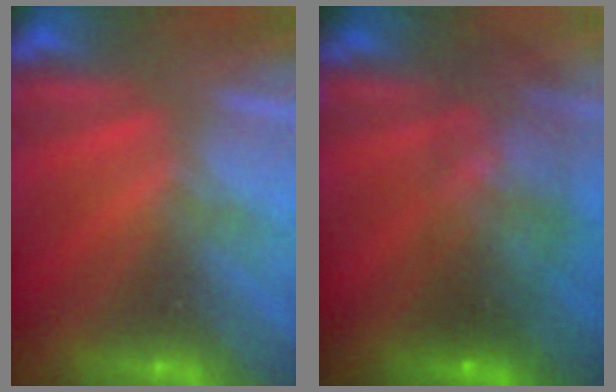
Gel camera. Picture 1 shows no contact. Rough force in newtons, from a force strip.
{"total": 7.0}